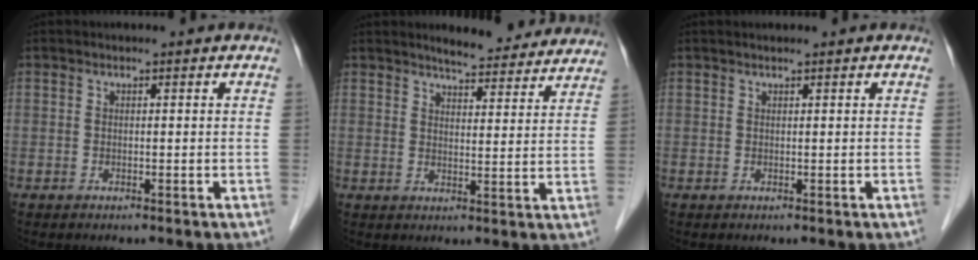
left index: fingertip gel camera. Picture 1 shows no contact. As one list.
[{"total": 11.0, "force": [10.3, 2.0, 3.3], "torque": [-0.033, -0.005, 0.118]}, {"total": 0.7, "force": [0.6, -0.1, 0.3], "torque": [-0.008, 0.008, 0.015]}]